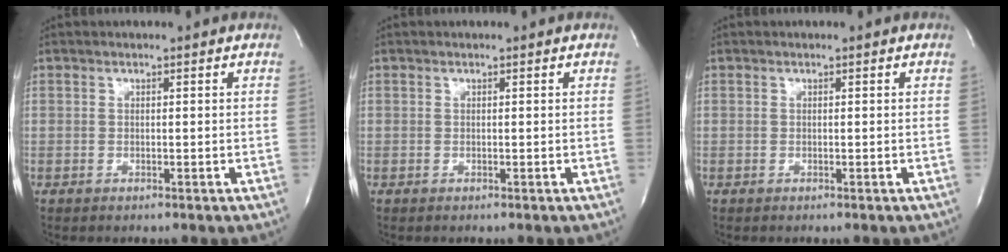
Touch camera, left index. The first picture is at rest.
{"total": 0.0}
{"total": 0.0}